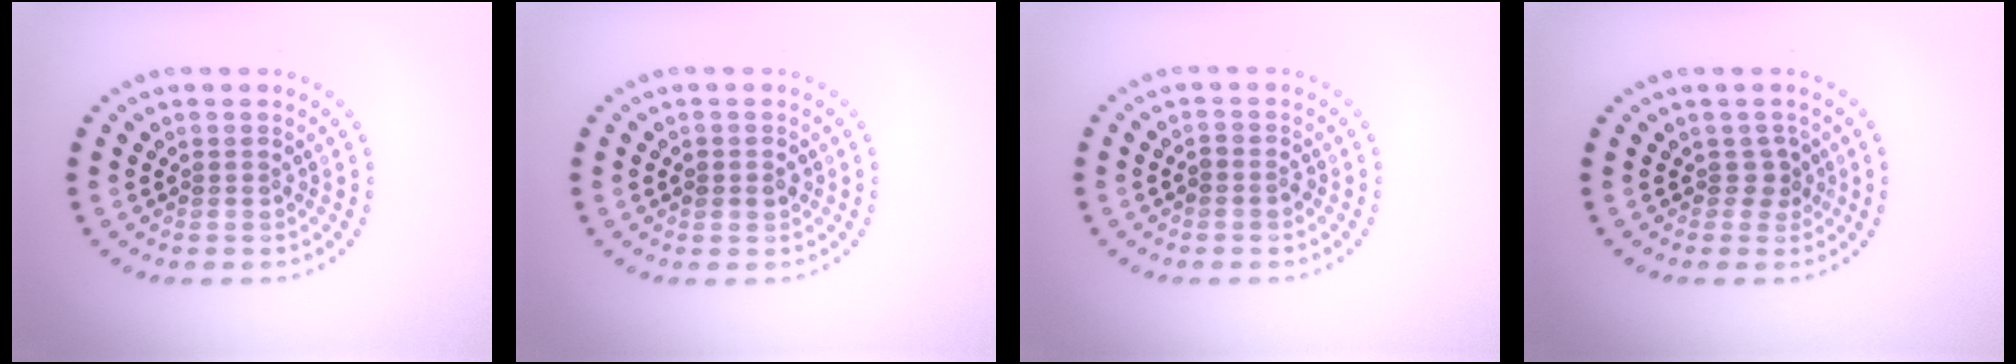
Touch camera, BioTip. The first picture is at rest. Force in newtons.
{"total": 0.8, "press": 0.8, "slide": 0.2}
{"total": 1.0, "press": 0.9, "slide": 0.5}
{"total": 1.6, "press": 1.1, "slide": 1.2}